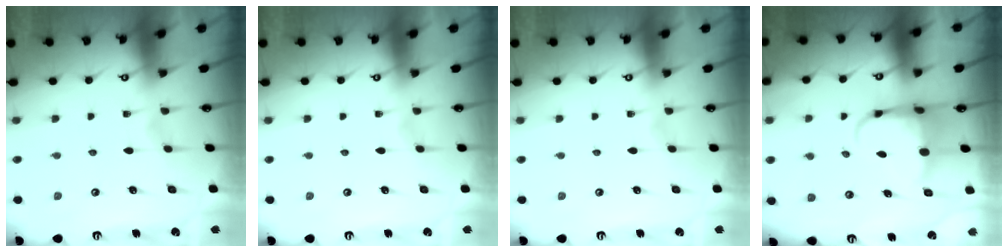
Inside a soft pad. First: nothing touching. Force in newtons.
{"total": 0.0}
{"total": 0.0}
{"total": 5.5, "press": 5.4, "slide": 1.3}